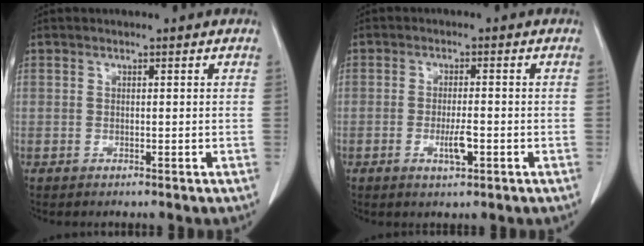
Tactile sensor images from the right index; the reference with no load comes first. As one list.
[{"total": 3.7, "force": [-1.3, 0.7, 3.4], "torque": [-0.062, -0.001, -0.021]}]